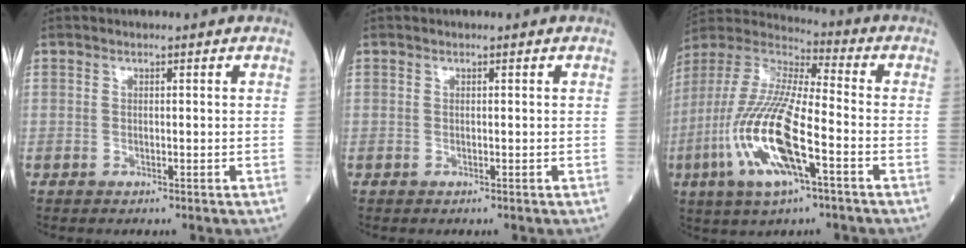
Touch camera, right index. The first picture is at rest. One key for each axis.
{"total": 0.0}
{"total": 18.0, "fx": -6.1, "fy": 3.7, "fz": 16.6, "tx": -0.360, "ty": -0.018, "tz": -0.116}